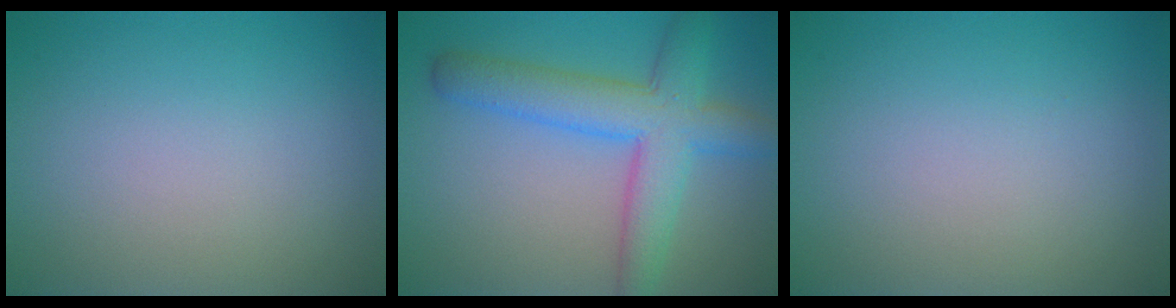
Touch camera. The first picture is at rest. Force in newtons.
{"total": 6.6, "press": 6.6, "slide": 0.2}
{"total": 0.0}